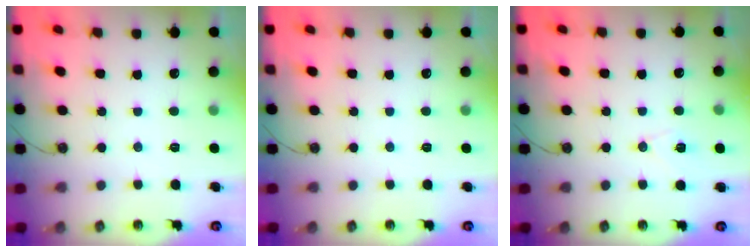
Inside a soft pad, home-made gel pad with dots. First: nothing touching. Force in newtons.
{"total": 0.0}
{"total": 6.8, "press": 6.6, "slide": 1.8}